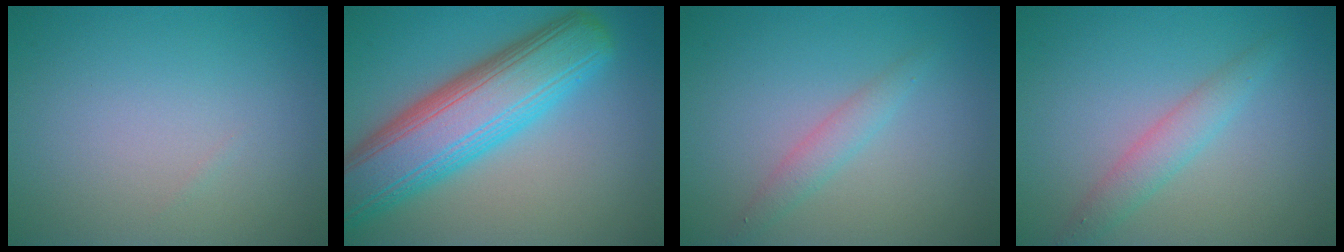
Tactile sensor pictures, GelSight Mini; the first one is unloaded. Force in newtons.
{"total": 10.4, "press": 10.4, "slide": 0.3}
{"total": 1.7, "press": 1.7, "slide": 0.1}
{"total": 2.3, "press": 2.3, "slide": 0.1}